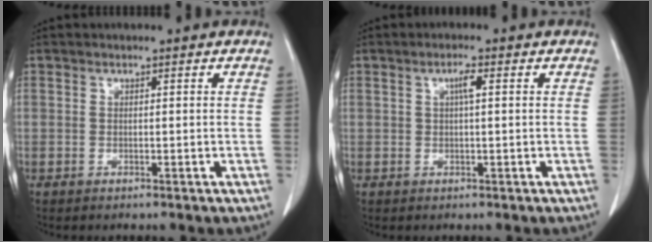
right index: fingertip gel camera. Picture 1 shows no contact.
{"total": 1.9, "force": [0.6, 0.1, 1.8], "torque": [-0.036, 0.002, 0.010]}